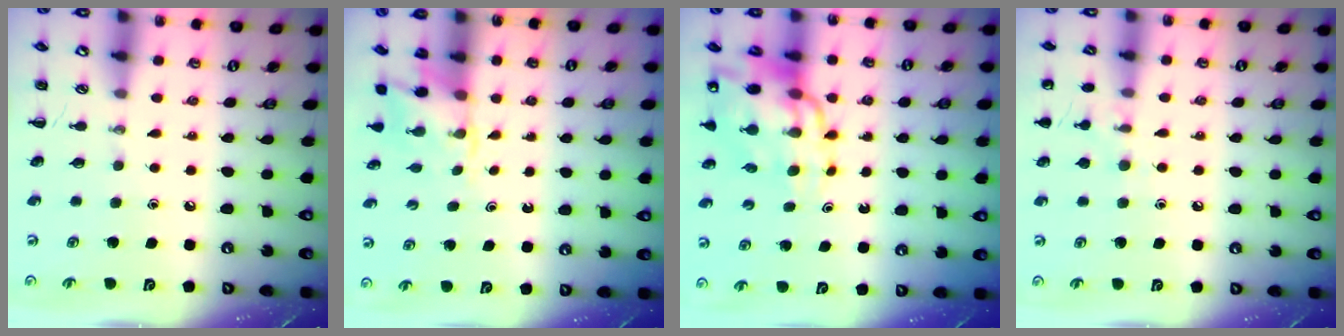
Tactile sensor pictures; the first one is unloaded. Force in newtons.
{"total": 2.8, "press": 2.6, "slide": 1.0}
{"total": 15.9, "press": 15.3, "slide": 4.4}
{"total": 8.1, "press": 7.8, "slide": 2.3}